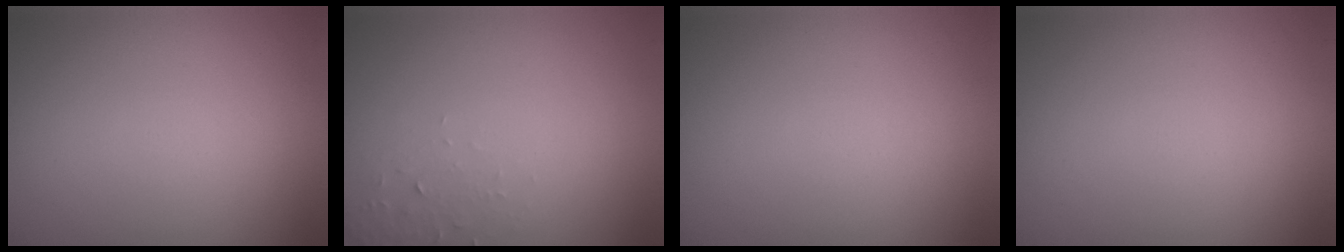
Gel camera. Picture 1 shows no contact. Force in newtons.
{"total": 1.2, "press": 1.2, "slide": 0.1}
{"total": 0.0}
{"total": 0.0}